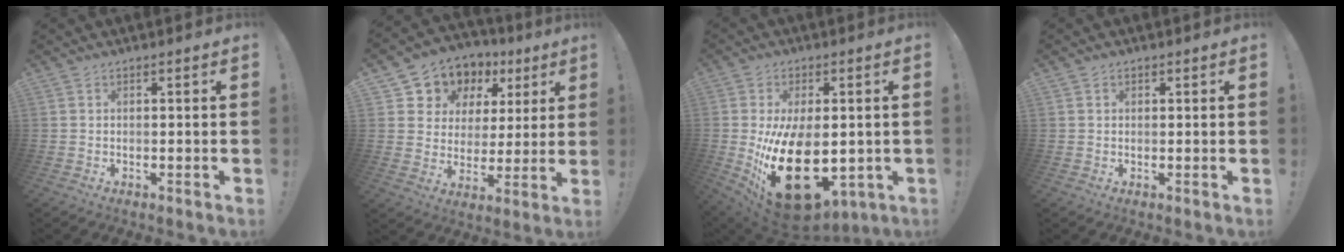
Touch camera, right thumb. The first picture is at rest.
{"total": 8.3, "force": [3.4, 7.3, 2.1], "torque": [-0.031, -0.032, 0.069]}
{"total": 25.0, "force": [-3.9, 14.1, 20.2], "torque": [-0.363, 0.004, -0.041]}
{"total": 0.8, "force": [0.4, 0.7, 0.1], "torque": [0.003, 0.000, 0.006]}